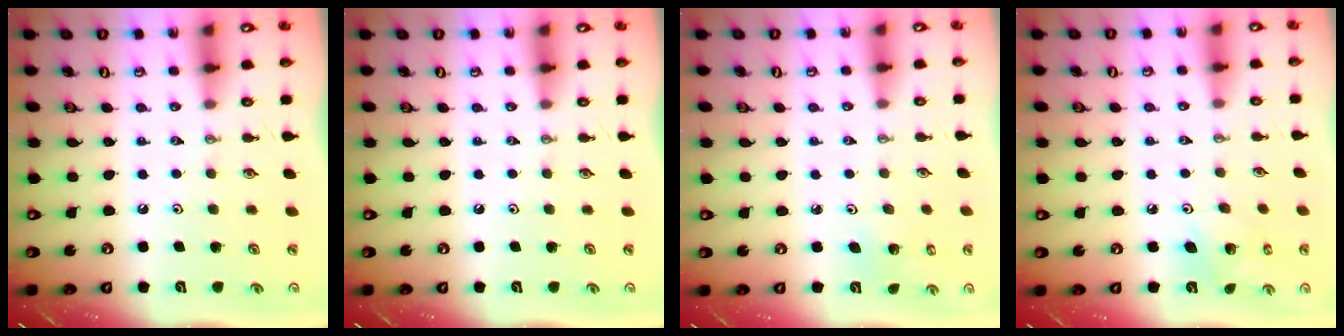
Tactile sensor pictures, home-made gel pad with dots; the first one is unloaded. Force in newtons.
{"total": 0.0}
{"total": 2.5, "press": 2.5, "slide": 0.2}
{"total": 5.3, "press": 5.3, "slide": 0.3}